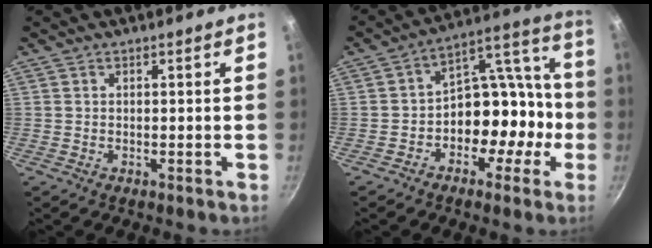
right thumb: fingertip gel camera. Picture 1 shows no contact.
{"total": 13.8, "force": [-4.2, 9.8, 8.7], "torque": [-0.058, 0.089, -0.062]}